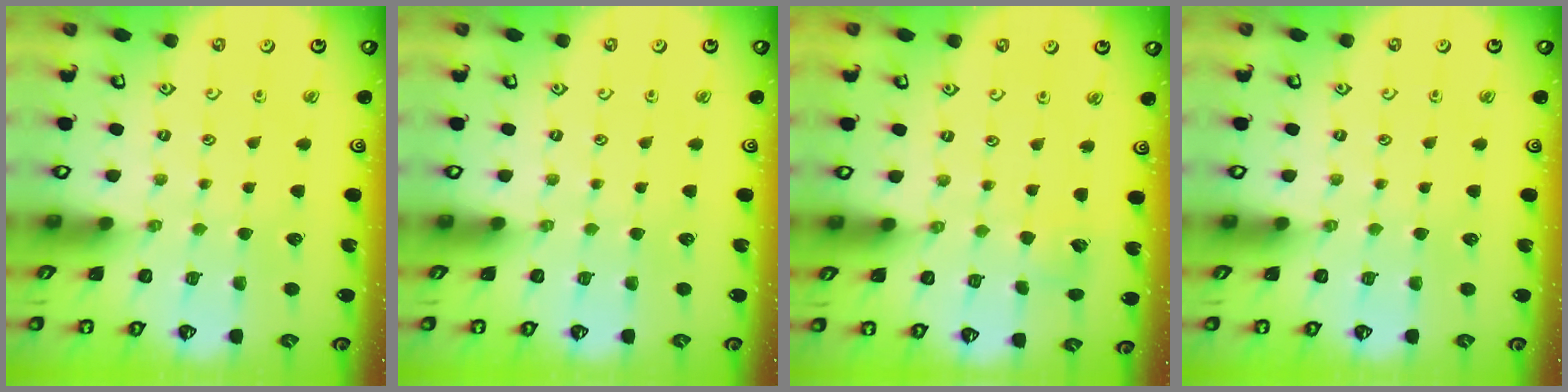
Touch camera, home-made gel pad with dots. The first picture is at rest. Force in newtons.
{"total": 0.0}
{"total": 5.2, "press": 5.1, "slide": 0.5}
{"total": 0.0}